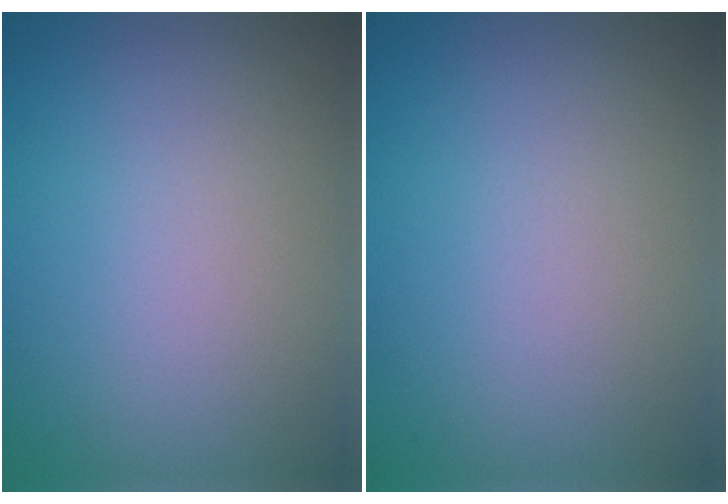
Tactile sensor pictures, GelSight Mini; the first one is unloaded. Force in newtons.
{"total": 0.0}